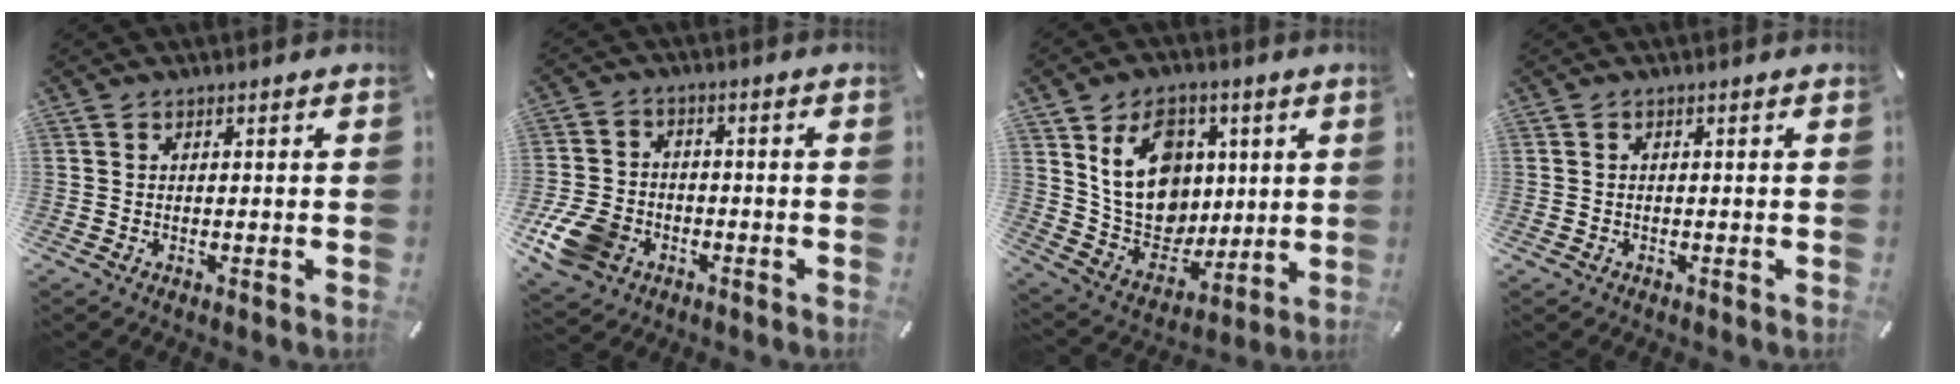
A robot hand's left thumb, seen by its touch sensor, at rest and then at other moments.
{"total": 10.7, "force": [-4.4, 8.1, 5.3], "torque": [-0.113, 0.026, -0.079]}
{"total": 16.6, "force": [4.6, 13.5, 8.6], "torque": [-0.142, -0.010, 0.094]}
{"total": 0.7, "force": [-0.3, 0.6, 0.2], "torque": [-0.003, 0.003, -0.007]}